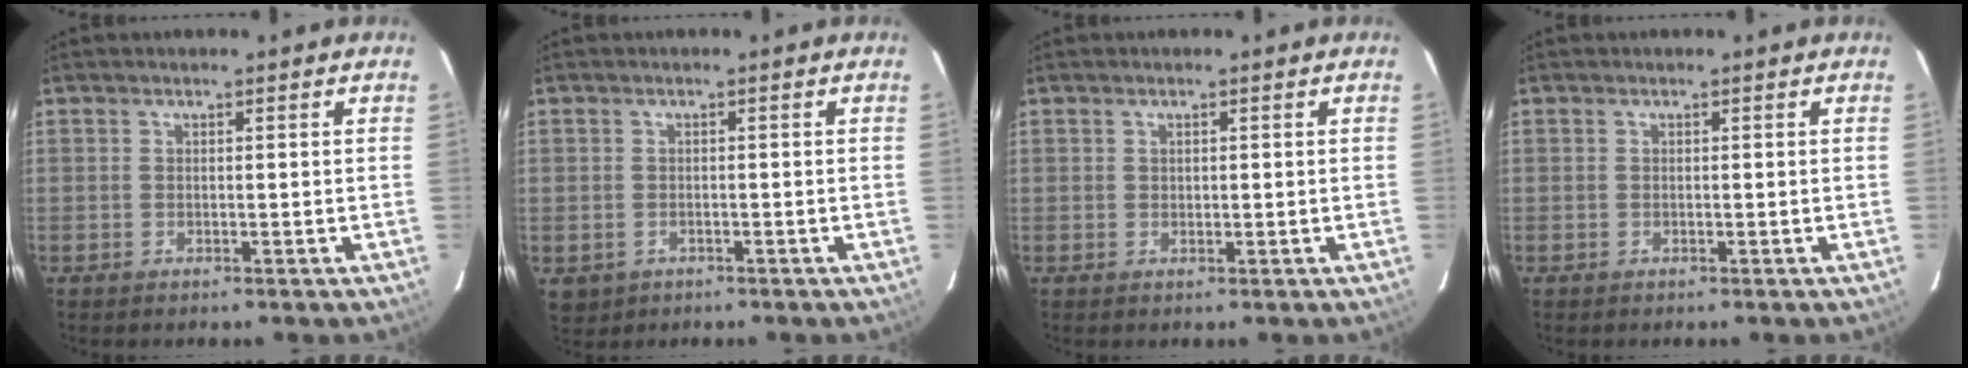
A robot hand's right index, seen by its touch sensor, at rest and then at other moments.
{"total": 3.3, "force": [-0.8, 3.1, 0.8], "torque": [-0.022, -0.004, -0.001]}
{"total": 0.8, "force": [0.3, 0.6, 0.3], "torque": [-0.002, 0.000, 0.007]}
{"total": 0.0}